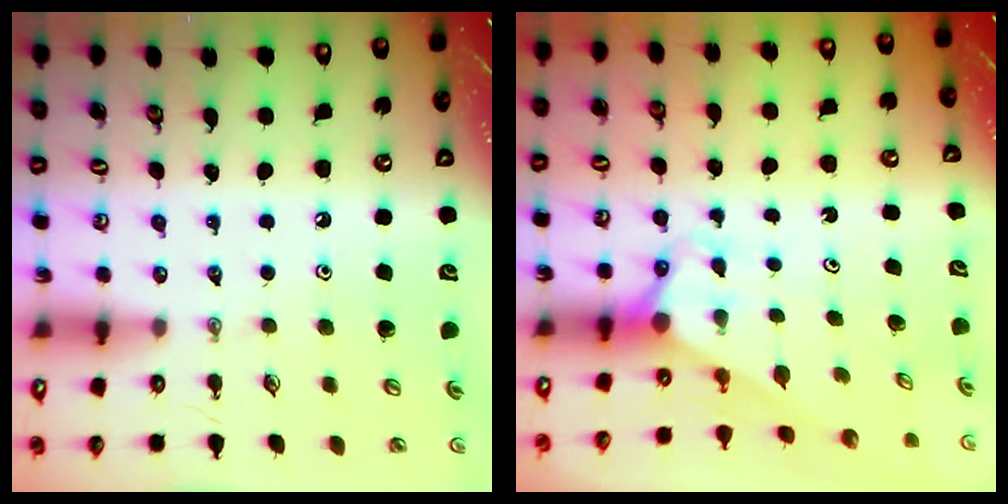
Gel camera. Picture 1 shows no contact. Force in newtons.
{"total": 2.9, "press": 2.9, "slide": 0.0}